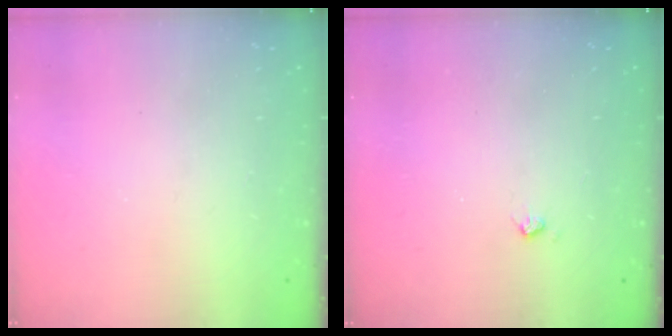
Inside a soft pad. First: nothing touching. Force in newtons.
{"total": 3.4, "press": 3.3, "slide": 0.7}